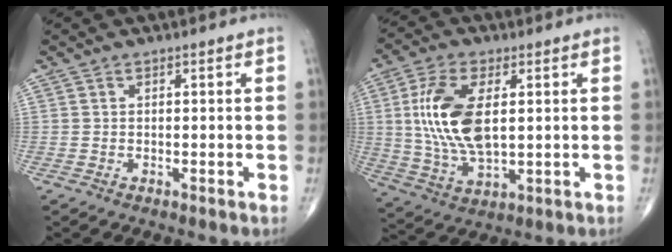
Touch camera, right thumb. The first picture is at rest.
{"total": 14.4, "force": [2.3, 7.0, 12.4], "torque": [-0.250, -0.009, 0.050]}